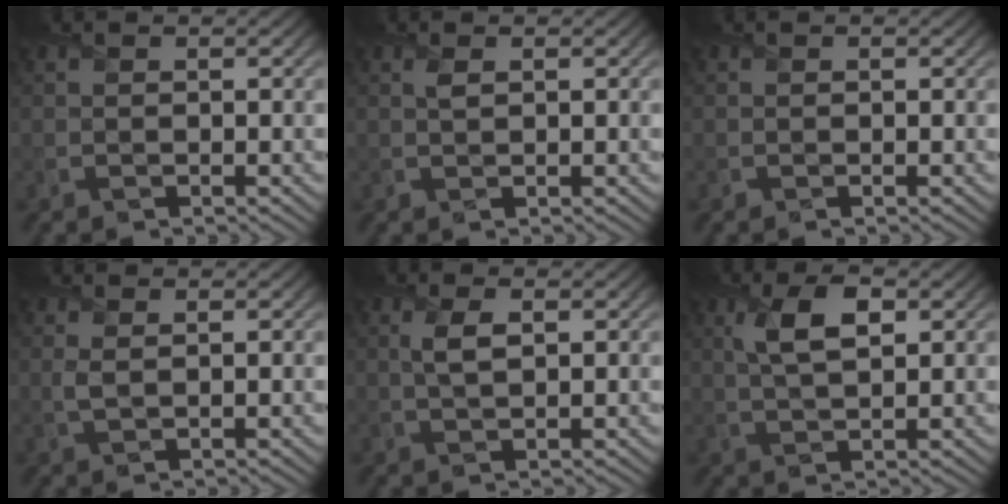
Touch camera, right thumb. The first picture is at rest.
{"total": 1.0, "force": [0.5, 0.4, 0.8], "torque": [-0.020, -0.001, 0.011]}
{"total": 0.0}
{"total": 1.2, "force": [0.5, 0.4, 1.0], "torque": [-0.028, -0.002, 0.014]}
{"total": 2.7, "force": [0.8, 1.1, 2.3], "torque": [-0.055, 0.000, 0.018]}
{"total": 5.2, "force": [1.8, 2.2, 4.4], "torque": [-0.095, 0.003, 0.034]}